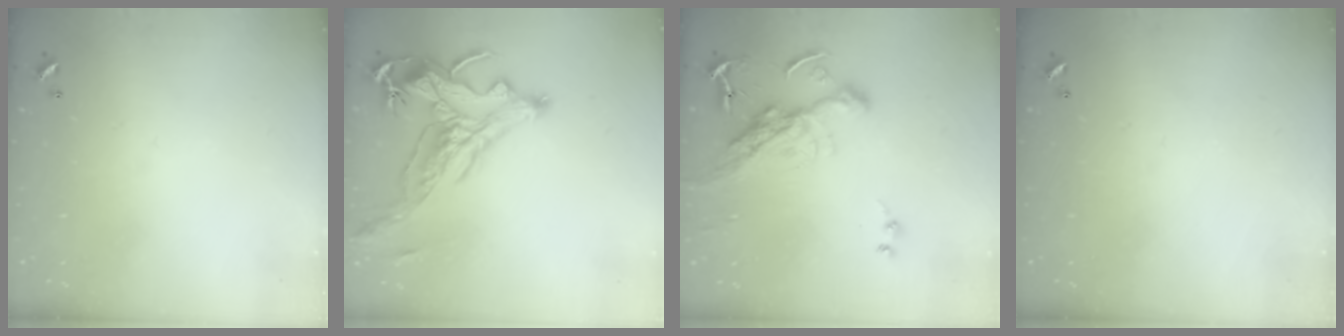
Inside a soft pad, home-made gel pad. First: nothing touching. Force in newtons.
{"total": 2.9, "press": 2.5, "slide": 1.3}
{"total": 12.7, "press": 12.6, "slide": 1.7}
{"total": 0.0}